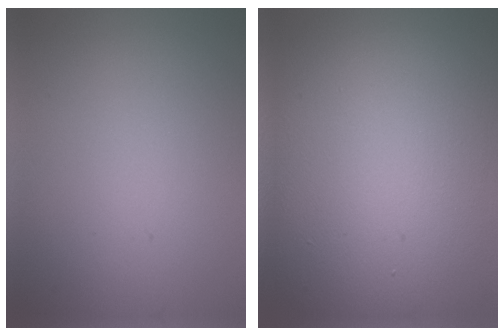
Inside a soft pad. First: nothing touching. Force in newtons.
{"total": 18.4, "press": 18.4, "slide": 0.8}